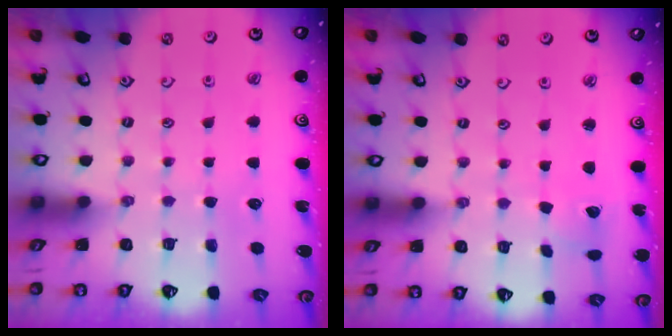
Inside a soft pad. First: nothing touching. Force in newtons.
{"total": 3.4, "press": 3.3, "slide": 0.2}